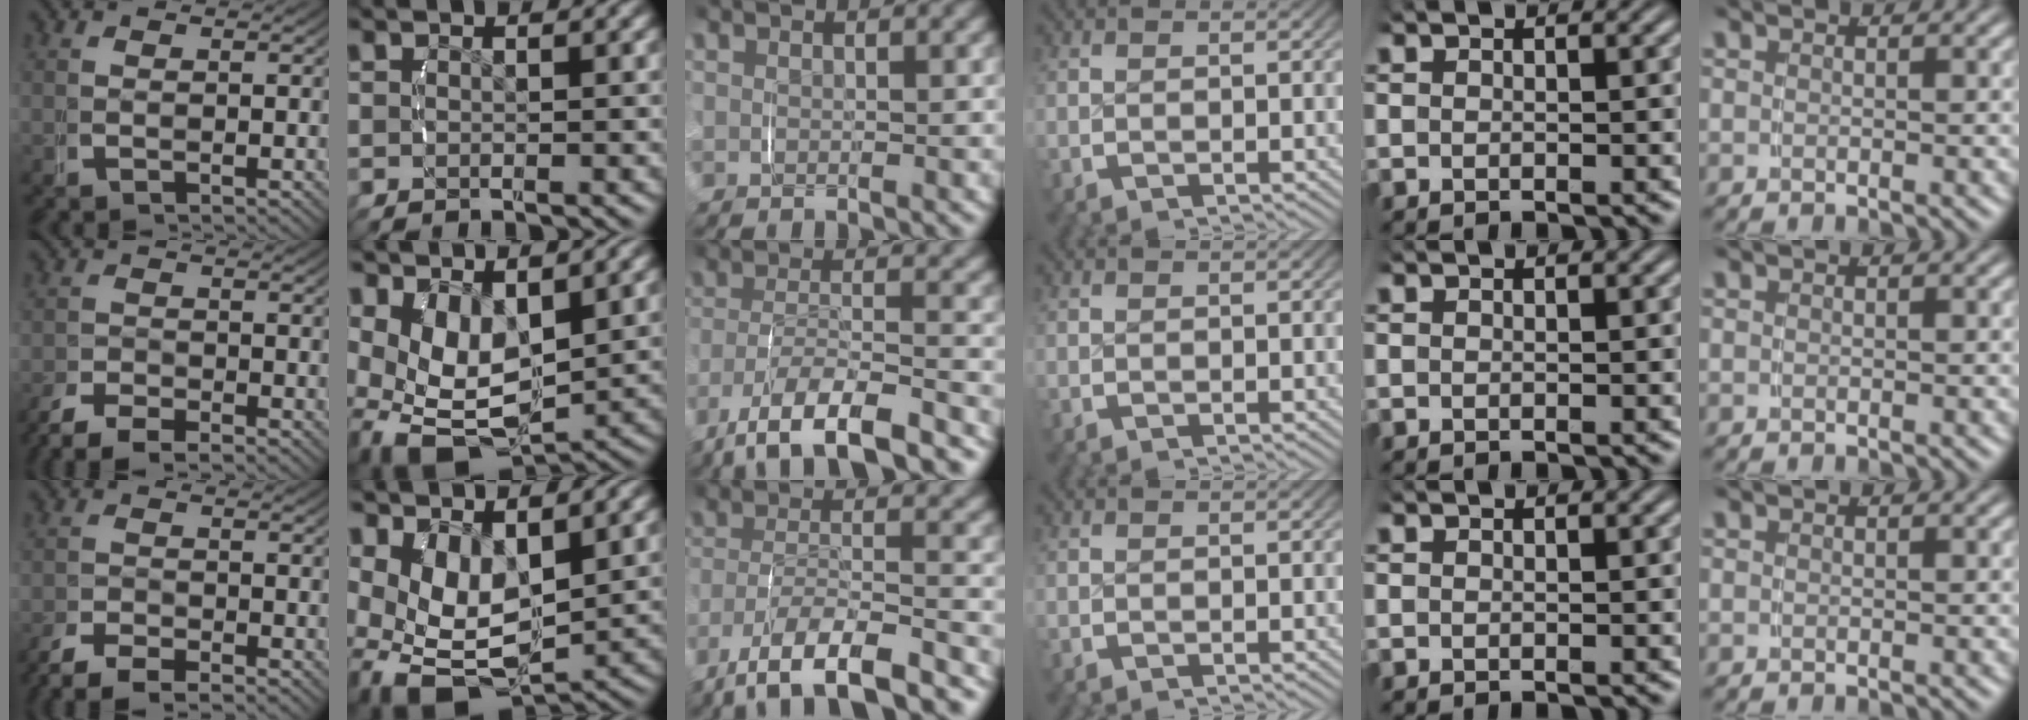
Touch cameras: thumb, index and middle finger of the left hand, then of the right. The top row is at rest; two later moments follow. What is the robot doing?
{"motion": "lift_and_place", "object": "toothpaste"}